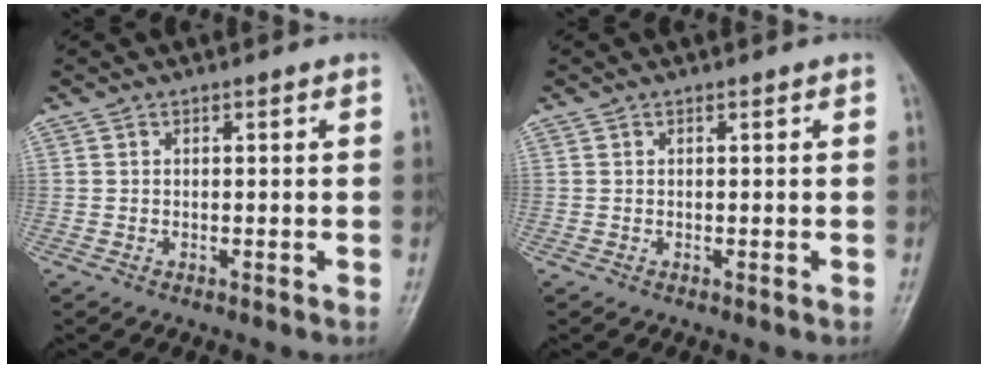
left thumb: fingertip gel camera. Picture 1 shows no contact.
{"total": 0.0}